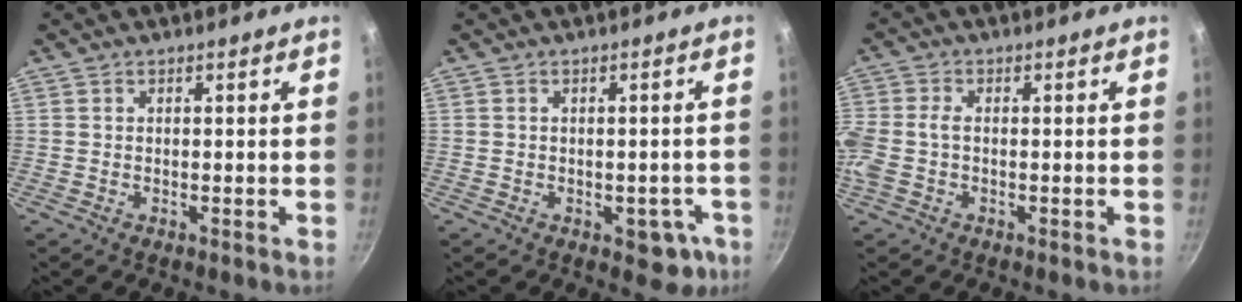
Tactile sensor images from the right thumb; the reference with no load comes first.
{"total": 4.7, "force": [-2.2, 2.9, 3.0], "torque": [-0.011, 0.015, -0.022]}
{"total": 6.6, "force": [-0.7, 4.1, 5.1], "torque": [-0.143, 0.011, -0.015]}